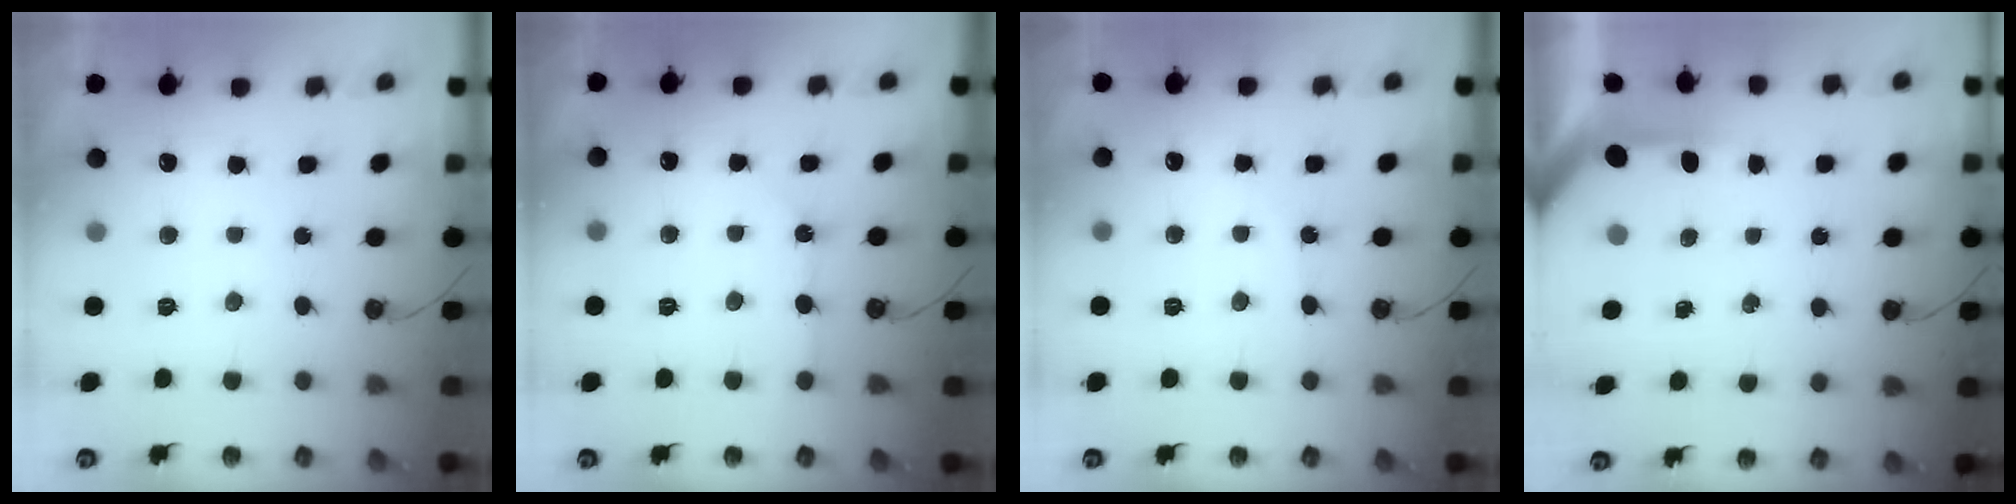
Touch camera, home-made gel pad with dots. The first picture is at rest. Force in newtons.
{"total": 1.8, "press": 1.8, "slide": 0.4}
{"total": 3.5, "press": 3.5, "slide": 0.6}
{"total": 3.8, "press": 3.8, "slide": 0.3}